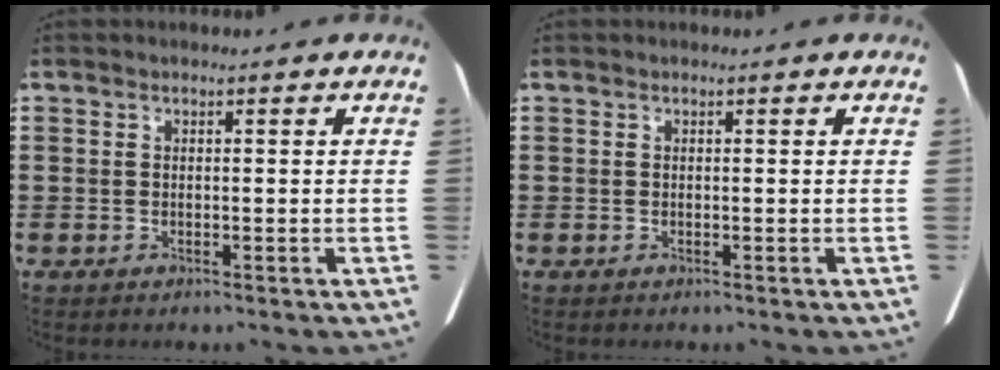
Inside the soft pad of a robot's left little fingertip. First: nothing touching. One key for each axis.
{"total": 0.0}